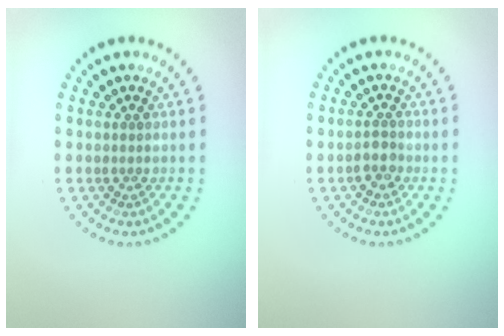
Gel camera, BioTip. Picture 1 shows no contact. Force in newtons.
{"total": 1.7, "press": 1.4, "slide": 0.8}